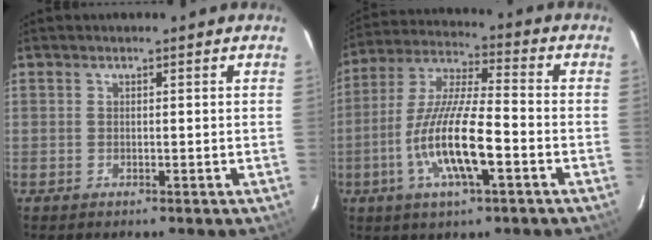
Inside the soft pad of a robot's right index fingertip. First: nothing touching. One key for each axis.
{"total": 14.5, "fx": -5.0, "fy": 2.9, "fz": 13.3, "tx": -0.270, "ty": -0.010, "tz": -0.097}